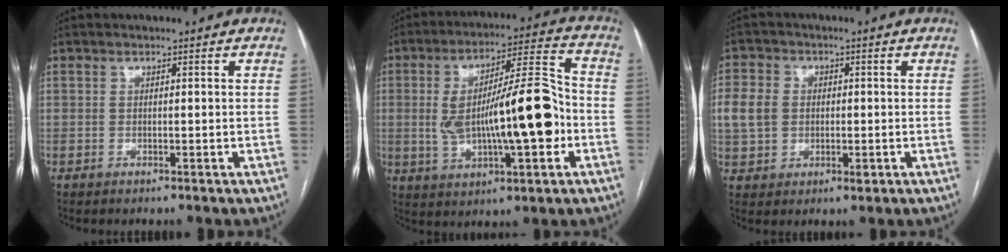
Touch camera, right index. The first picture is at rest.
{"total": 17.0, "force": [-1.7, 3.6, 16.5], "torque": [-0.287, 0.024, -0.019]}
{"total": 11.9, "force": [1.1, 10.2, 6.0], "torque": [-0.171, 0.018, 0.031]}